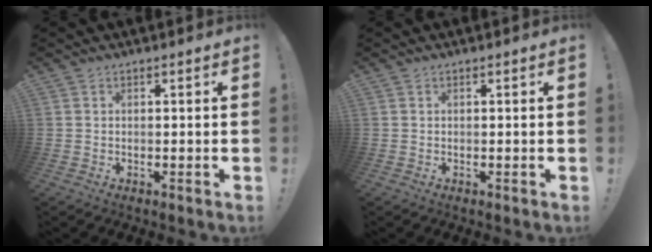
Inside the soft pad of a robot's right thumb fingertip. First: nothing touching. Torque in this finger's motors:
{"motor_torque": [-0.02, 0.02, -0.01, -0.01, 0.02]}